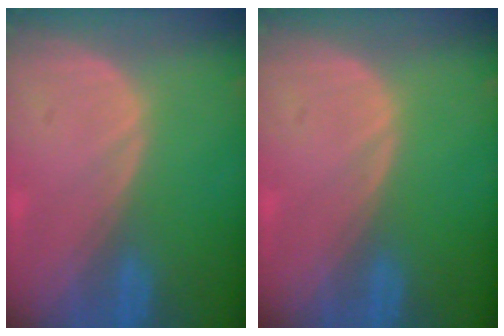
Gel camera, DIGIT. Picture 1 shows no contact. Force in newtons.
{"total": 0.0}